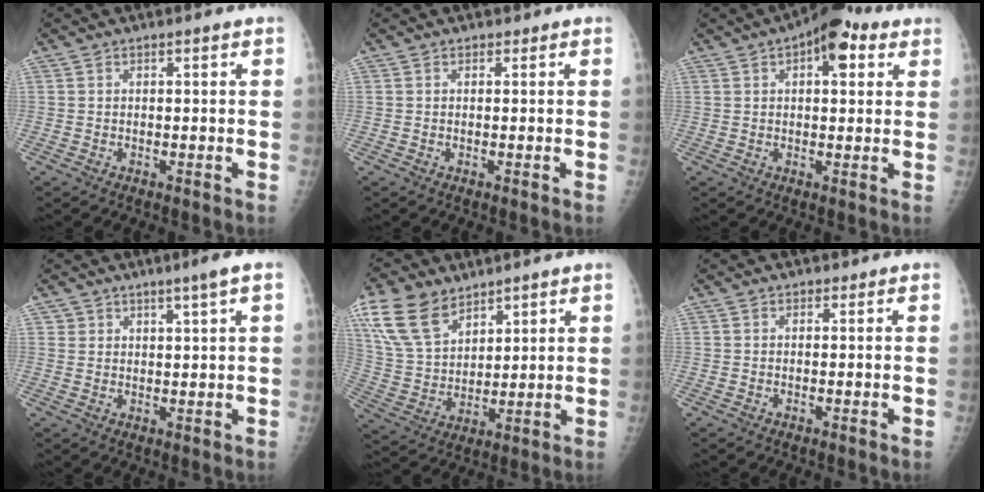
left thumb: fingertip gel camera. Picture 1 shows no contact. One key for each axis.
{"total": 0.0}
{"total": 9.2, "fx": 3.9, "fy": 4.3, "fz": 7.1, "tx": -0.075, "ty": 0.006, "tz": 0.048}
{"total": 3.4, "fx": 2.2, "fy": 0.1, "fz": 2.6, "tx": -0.039, "ty": -0.016, "tz": 0.039}
{"total": 14.9, "fx": 9.3, "fy": 8.7, "fz": 7.6, "tx": -0.139, "ty": -0.024, "tz": 0.191}
{"total": 0.0}